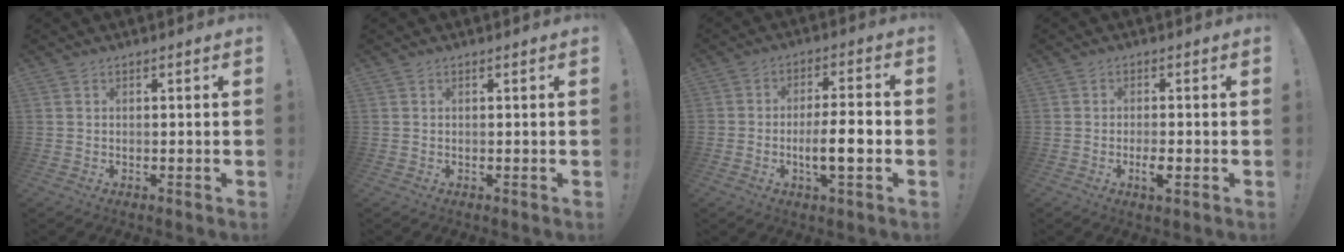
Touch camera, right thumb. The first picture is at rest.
{"total": 0.0}
{"total": 9.7, "force": [-2.6, 1.9, 9.1], "torque": [-0.158, 0.001, -0.048]}
{"total": 4.0, "force": [-1.8, 0.9, 3.4], "torque": [-0.069, -0.002, -0.032]}